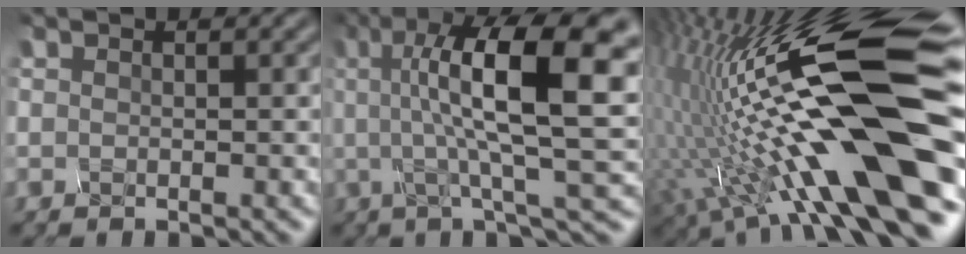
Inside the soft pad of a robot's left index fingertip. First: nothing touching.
{"total": 14.0, "force": [2.1, 3.7, 13.4], "torque": [-0.191, 0.012, 0.030]}
{"total": 19.9, "force": [-1.0, 5.0, 19.2], "torque": [-0.310, 0.014, -0.033]}